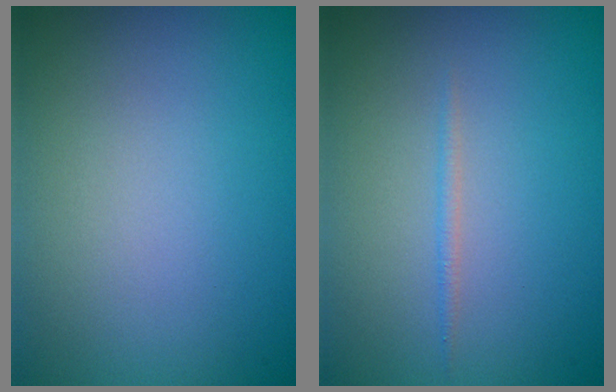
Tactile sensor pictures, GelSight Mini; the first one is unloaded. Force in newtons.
{"total": 0.7, "press": 0.7, "slide": 0.1}